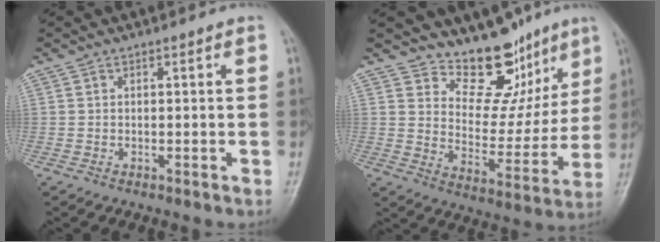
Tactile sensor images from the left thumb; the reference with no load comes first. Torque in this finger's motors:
{"motor_torque": [0.33, 0.09, -0.39, -0.35, 0.05]}